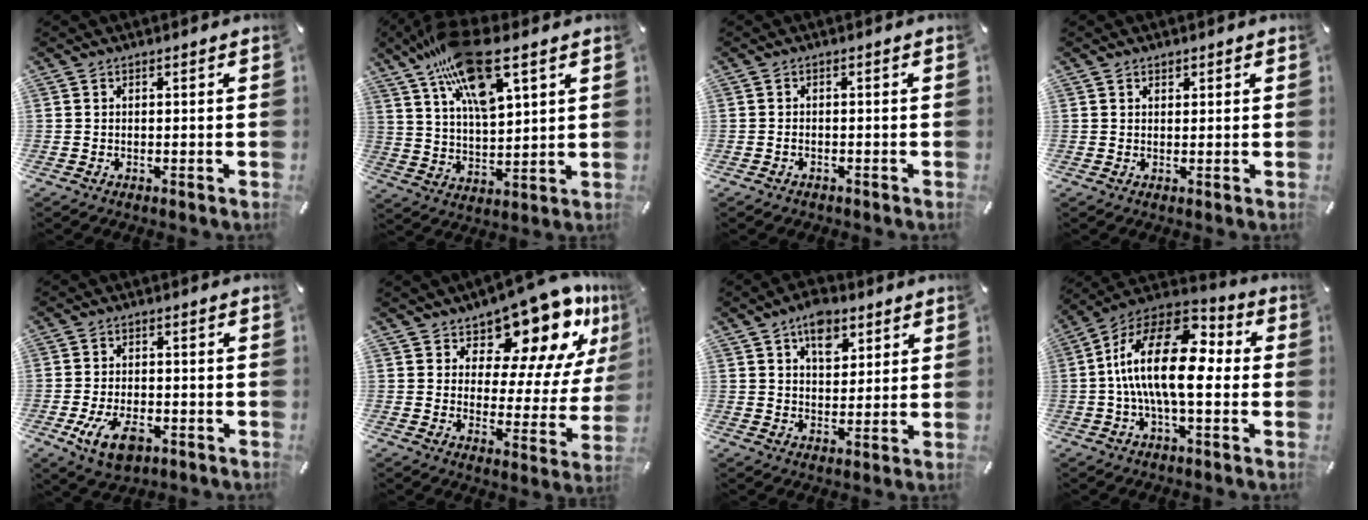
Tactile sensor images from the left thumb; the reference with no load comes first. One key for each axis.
{"total": 17.0, "fx": 10.5, "fy": 5.8, "fz": 12.0, "tx": -0.232, "ty": -0.043, "tz": 0.180}
{"total": 1.1, "fx": -0.6, "fy": 0.7, "fz": 0.7, "tx": -0.014, "ty": 0.001, "tz": -0.013}
{"total": 1.0, "fx": 0.6, "fy": 0.7, "fz": 0.2, "tx": 0.004, "ty": -0.002, "tz": 0.010}
{"total": 8.5, "fx": -3.4, "fy": 4.9, "fz": 6.1, "tx": -0.114, "ty": 0.001, "tz": -0.063}
{"total": 14.8, "fx": 11.6, "fy": 6.9, "fz": 6.2, "tx": -0.085, "ty": -0.107, "tz": 0.196}
{"total": 8.0, "fx": 4.6, "fy": 5.0, "fz": 4.2, "tx": -0.049, "ty": -0.018, "tz": 0.078}
{"total": 18.9, "fx": 0.8, "fy": 9.0, "fz": 16.6, "tx": -0.335, "ty": -0.009, "tz": 0.012}